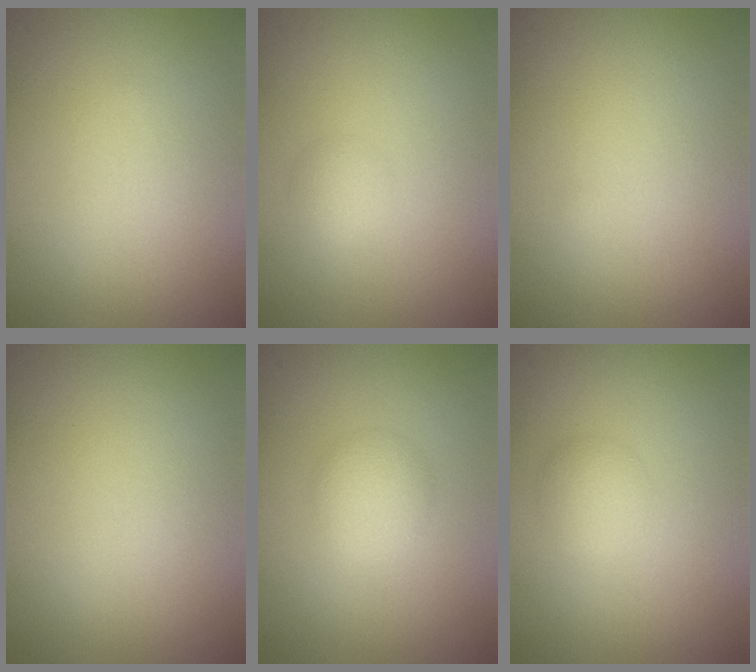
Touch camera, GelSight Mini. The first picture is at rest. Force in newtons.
{"total": 1.3, "press": 1.3, "slide": 0.1}
{"total": 0.0}
{"total": 0.0}
{"total": 2.4, "press": 2.4, "slide": 0.1}
{"total": 1.8, "press": 1.8, "slide": 0.2}